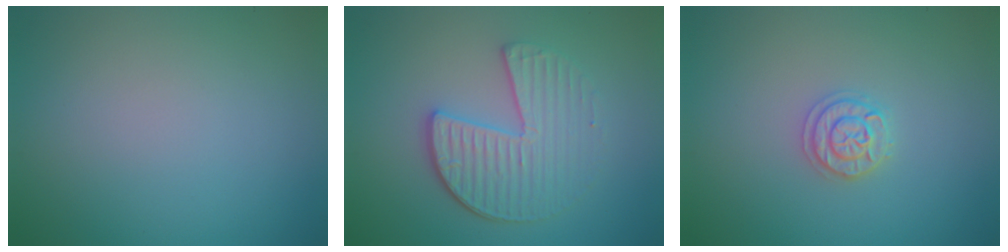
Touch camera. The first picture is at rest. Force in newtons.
{"total": 4.2, "press": 3.6, "slide": 2.1}
{"total": 2.0, "press": 1.9, "slide": 0.3}